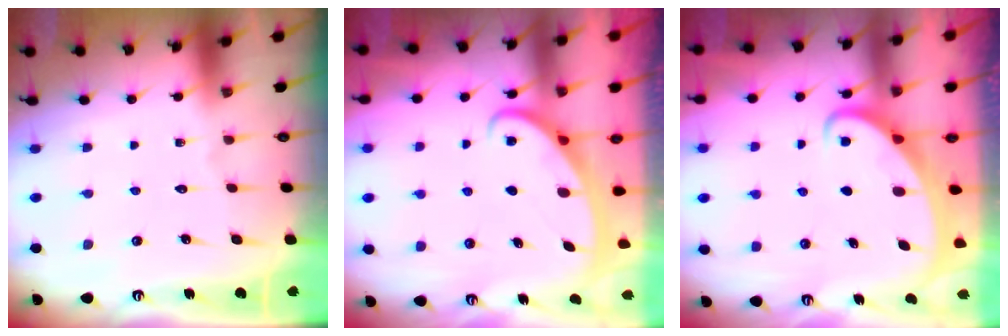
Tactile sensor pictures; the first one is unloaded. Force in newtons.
{"total": 2.6, "press": 2.5, "slide": 0.4}
{"total": 2.4, "press": 2.4, "slide": 0.4}